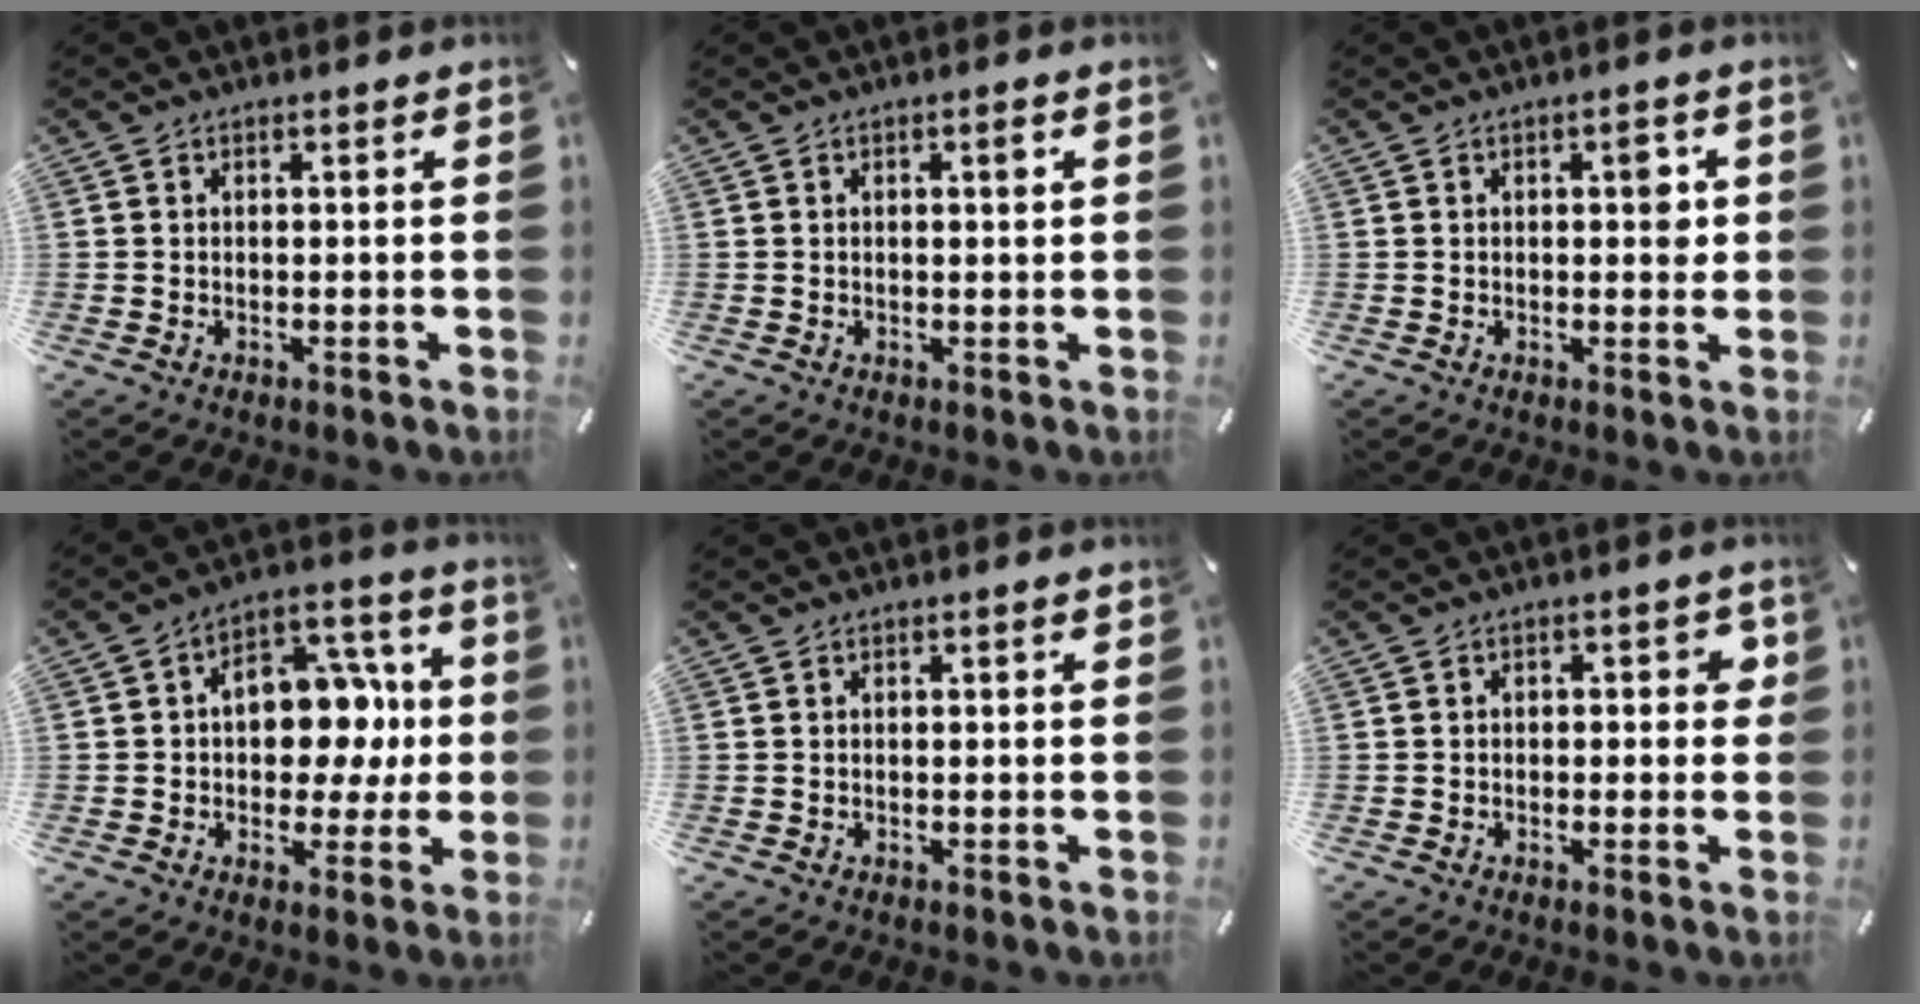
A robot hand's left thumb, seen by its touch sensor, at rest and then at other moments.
{"total": 1.6, "force": [0.5, 0.5, 1.4], "torque": [-0.020, 0.001, 0.004]}
{"total": 4.0, "force": [0.9, 2.0, 3.4], "torque": [-0.028, -0.006, 0.003]}
{"total": 13.4, "force": [0.3, 10.1, 8.8], "torque": [-0.102, -0.001, 0.010]}
{"total": 0.9, "force": [0.3, 0.2, 0.8], "torque": [-0.015, 0.002, 0.003]}
{"total": 3.0, "force": [-0.1, 1.9, 2.3], "torque": [-0.020, 0.001, -0.009]}